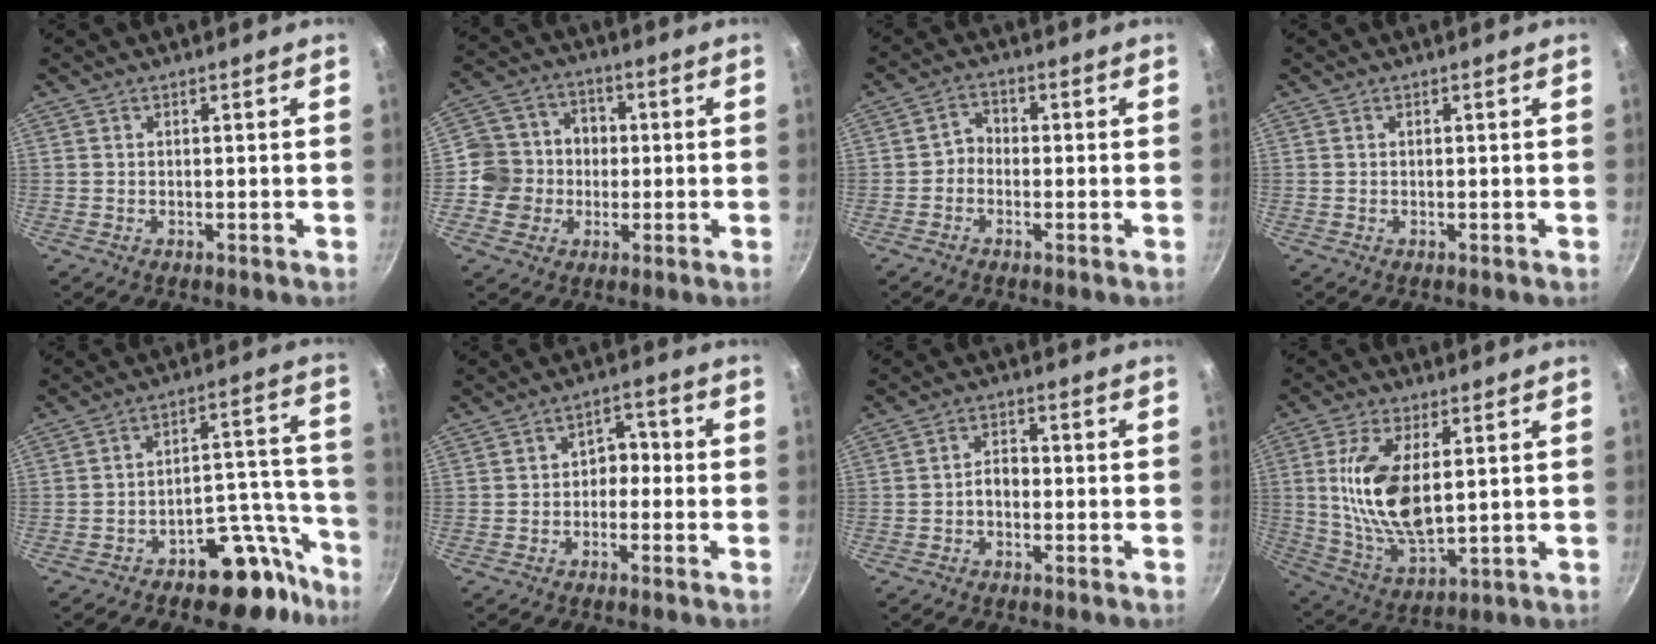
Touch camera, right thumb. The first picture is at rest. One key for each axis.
{"total": 10.7, "fx": -1.2, "fy": 10.1, "fz": 3.3, "tx": -0.026, "ty": 0.032, "tz": -0.025}
{"total": 3.2, "fx": -1.0, "fy": 2.6, "fz": 1.6, "tx": -0.009, "ty": 0.017, "tz": -0.029}
{"total": 0.0}
{"total": 12.8, "fx": -8.9, "fy": 6.0, "fz": 7.1, "tx": -0.043, "ty": 0.112, "tz": -0.130}
{"total": 4.6, "fx": -0.8, "fy": 3.4, "fz": 3.0, "tx": -0.019, "ty": 0.025, "tz": -0.025}
{"total": 3.3, "fx": -0.9, "fy": 2.3, "fz": 2.2, "tx": -0.024, "ty": 0.018, "tz": -0.022}
{"total": 15.1, "fx": 2.4, "fy": 7.2, "fz": 13.0, "tx": -0.253, "ty": -0.019, "tz": 0.059}